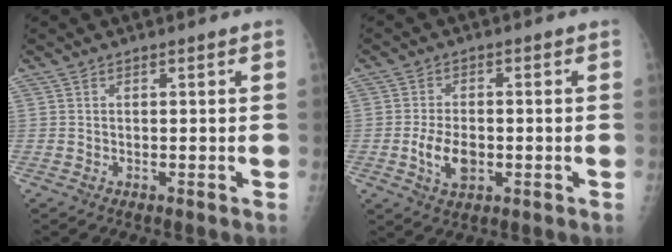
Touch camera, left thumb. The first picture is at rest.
{"total": 6.1, "force": [-1.4, 3.7, 4.6], "torque": [-0.080, 0.001, -0.023]}